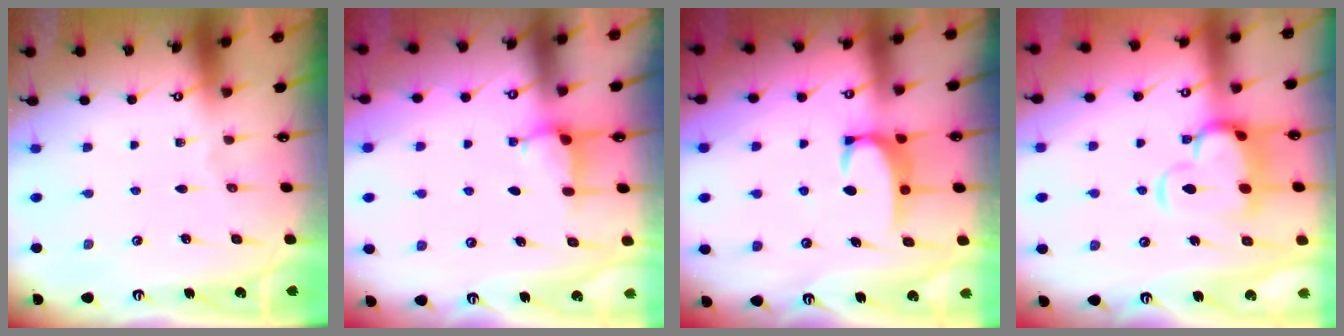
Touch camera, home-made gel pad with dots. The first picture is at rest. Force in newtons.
{"total": 3.8, "press": 3.8, "slide": 0.2}
{"total": 2.7, "press": 2.7, "slide": 0.3}
{"total": 7.1, "press": 6.9, "slide": 1.7}